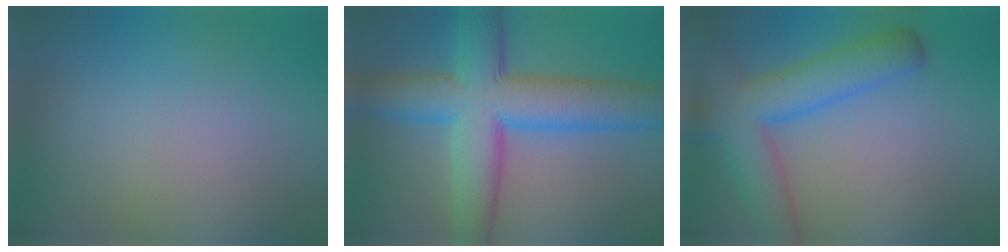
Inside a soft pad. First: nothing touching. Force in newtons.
{"total": 11.0, "press": 11.0, "slide": 0.1}
{"total": 7.6, "press": 7.6, "slide": 0.4}